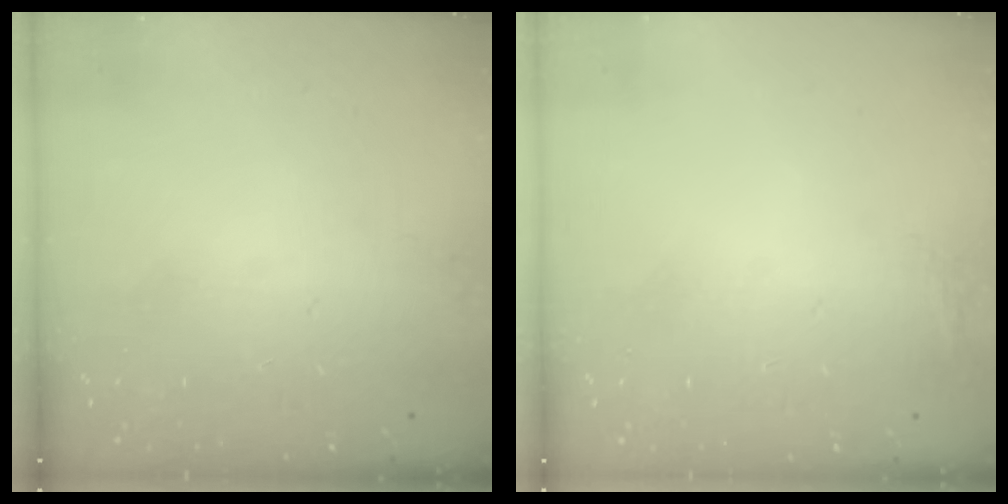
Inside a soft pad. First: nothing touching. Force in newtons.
{"total": 9.7, "press": 4.2, "slide": 8.8}